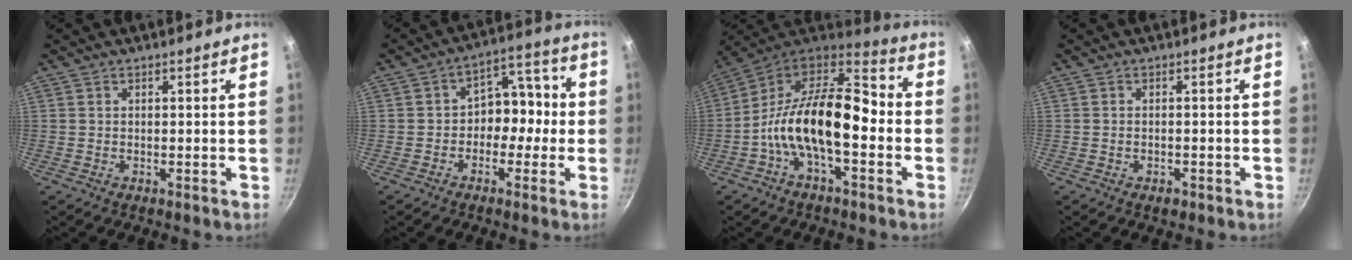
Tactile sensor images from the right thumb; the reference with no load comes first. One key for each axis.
{"total": 8.9, "fx": -1.5, "fy": 6.8, "fz": 5.5, "tx": -0.016, "ty": 0.048, "tz": -0.037}
{"total": 19.1, "fx": -3.5, "fy": 9.6, "fz": 16.1, "tx": -0.267, "ty": 0.051, "tz": -0.082}
{"total": 1.6, "fx": -0.9, "fy": 0.9, "fz": 0.9, "tx": -0.017, "ty": 0.005, "tz": -0.012}